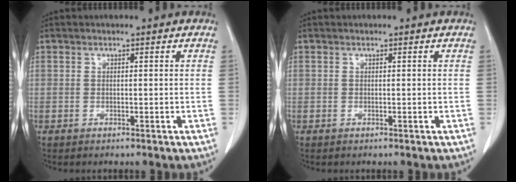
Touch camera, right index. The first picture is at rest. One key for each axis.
{"total": 0.0}